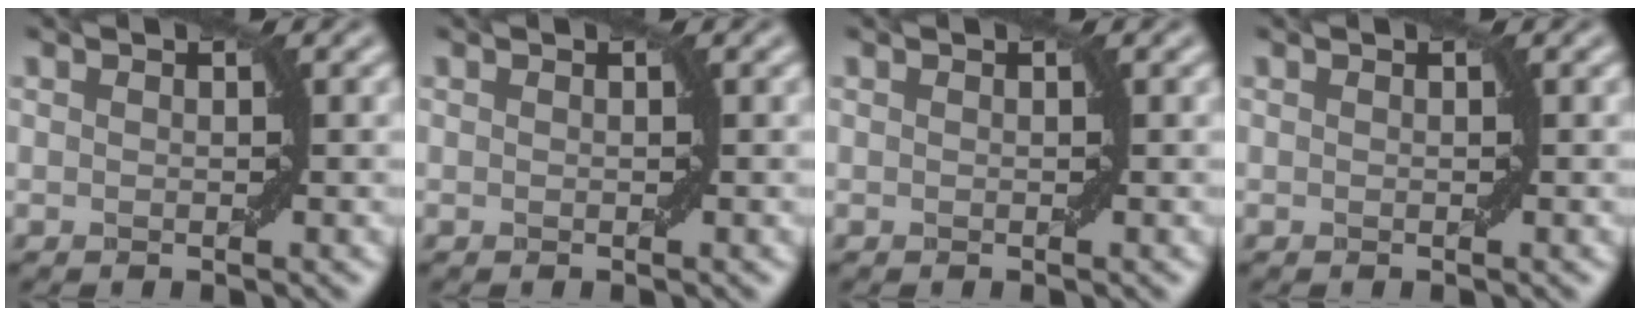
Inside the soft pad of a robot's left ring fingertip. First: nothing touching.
{"total": 0.0}
{"total": 0.0}
{"total": 0.0}